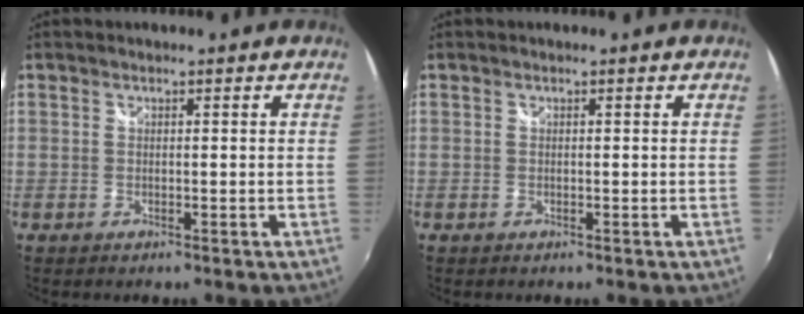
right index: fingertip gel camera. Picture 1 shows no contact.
{"total": 0.0}